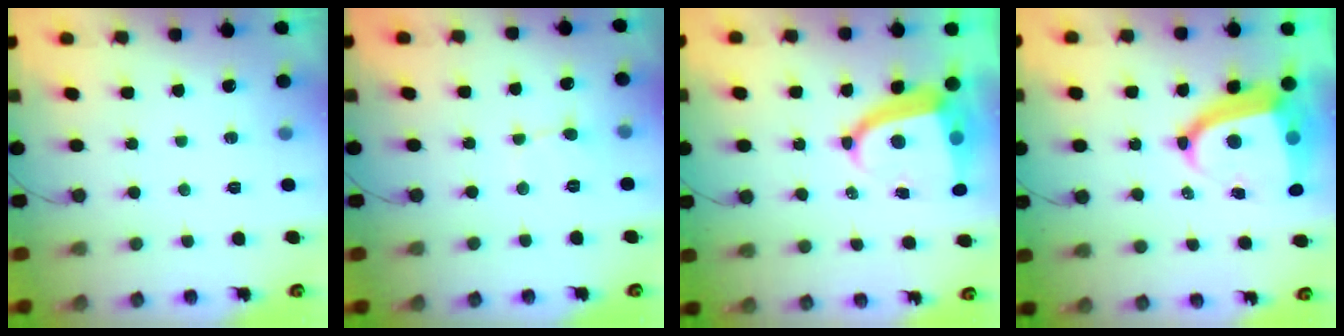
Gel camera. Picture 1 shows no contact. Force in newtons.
{"total": 2.5, "press": 2.5, "slide": 0.3}
{"total": 8.8, "press": 8.7, "slide": 1.5}
{"total": 12.7, "press": 12.6, "slide": 1.6}